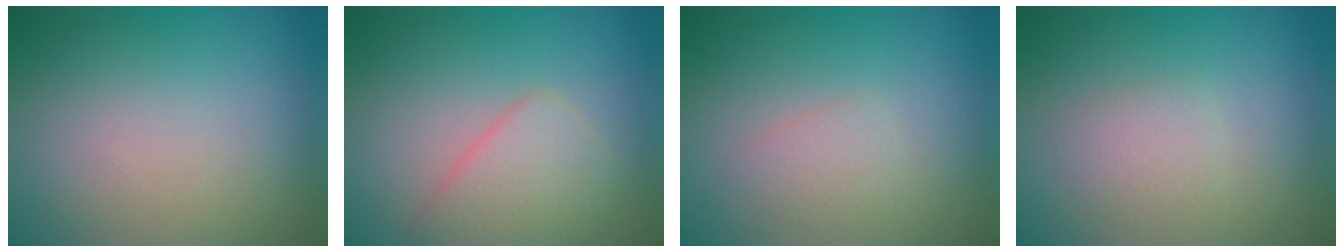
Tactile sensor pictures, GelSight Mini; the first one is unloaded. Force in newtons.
{"total": 3.6, "press": 3.6, "slide": 0.3}
{"total": 1.5, "press": 1.5, "slide": 0.1}
{"total": 1.6, "press": 1.6, "slide": 0.1}